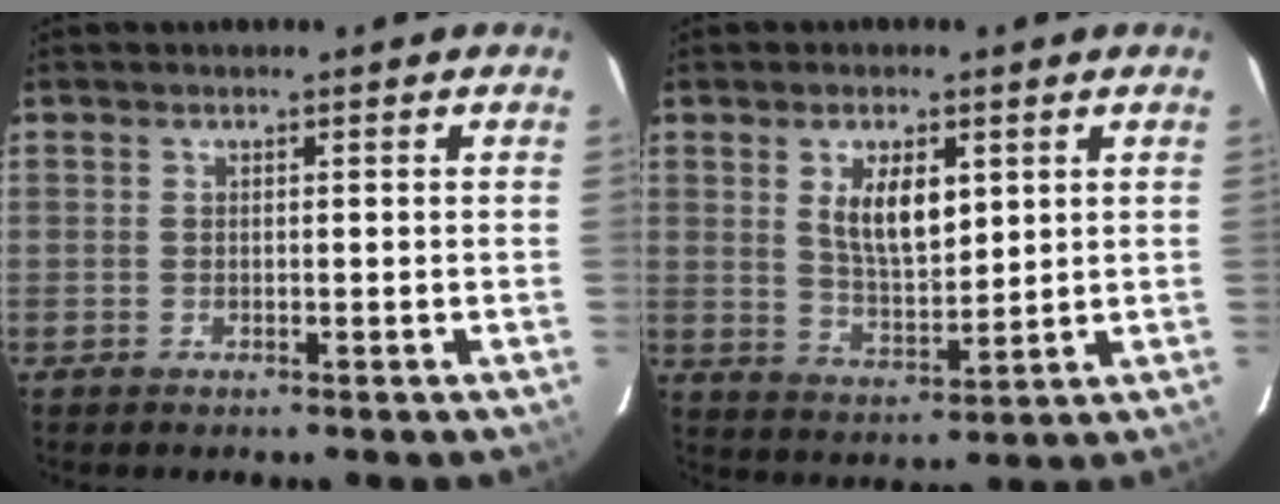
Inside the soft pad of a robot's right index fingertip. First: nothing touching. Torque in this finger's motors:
{"motor_torque": [0.49, -0.15, 0.52, 0.10]}